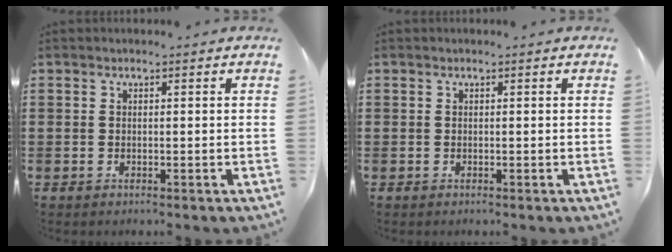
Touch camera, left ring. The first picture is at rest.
{"total": 0.0}